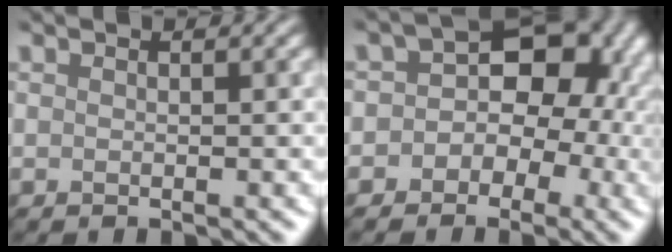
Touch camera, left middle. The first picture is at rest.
{"total": 10.3, "force": [-0.6, 8.5, 5.7], "torque": [-0.008, 0.037, -0.057]}